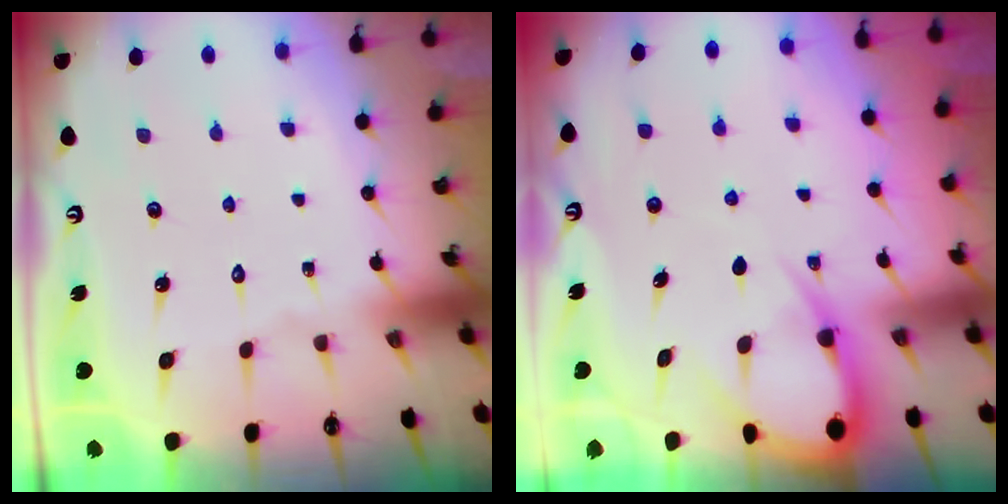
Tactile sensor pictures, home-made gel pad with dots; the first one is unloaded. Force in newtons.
{"total": 7.3, "press": 7.3, "slide": 0.8}